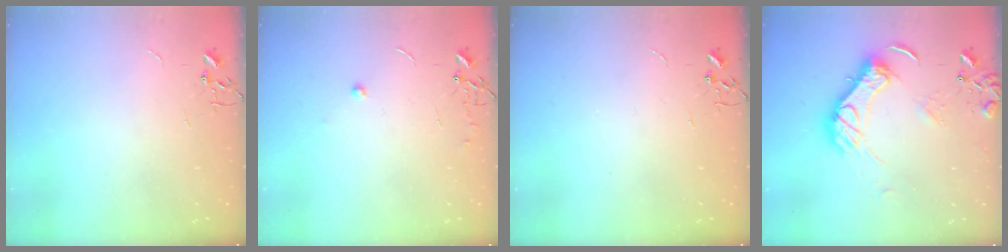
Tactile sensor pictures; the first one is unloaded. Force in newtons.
{"total": 5.5, "press": 5.5, "slide": 0.5}
{"total": 0.0}
{"total": 14.6, "press": 14.6, "slide": 1.1}